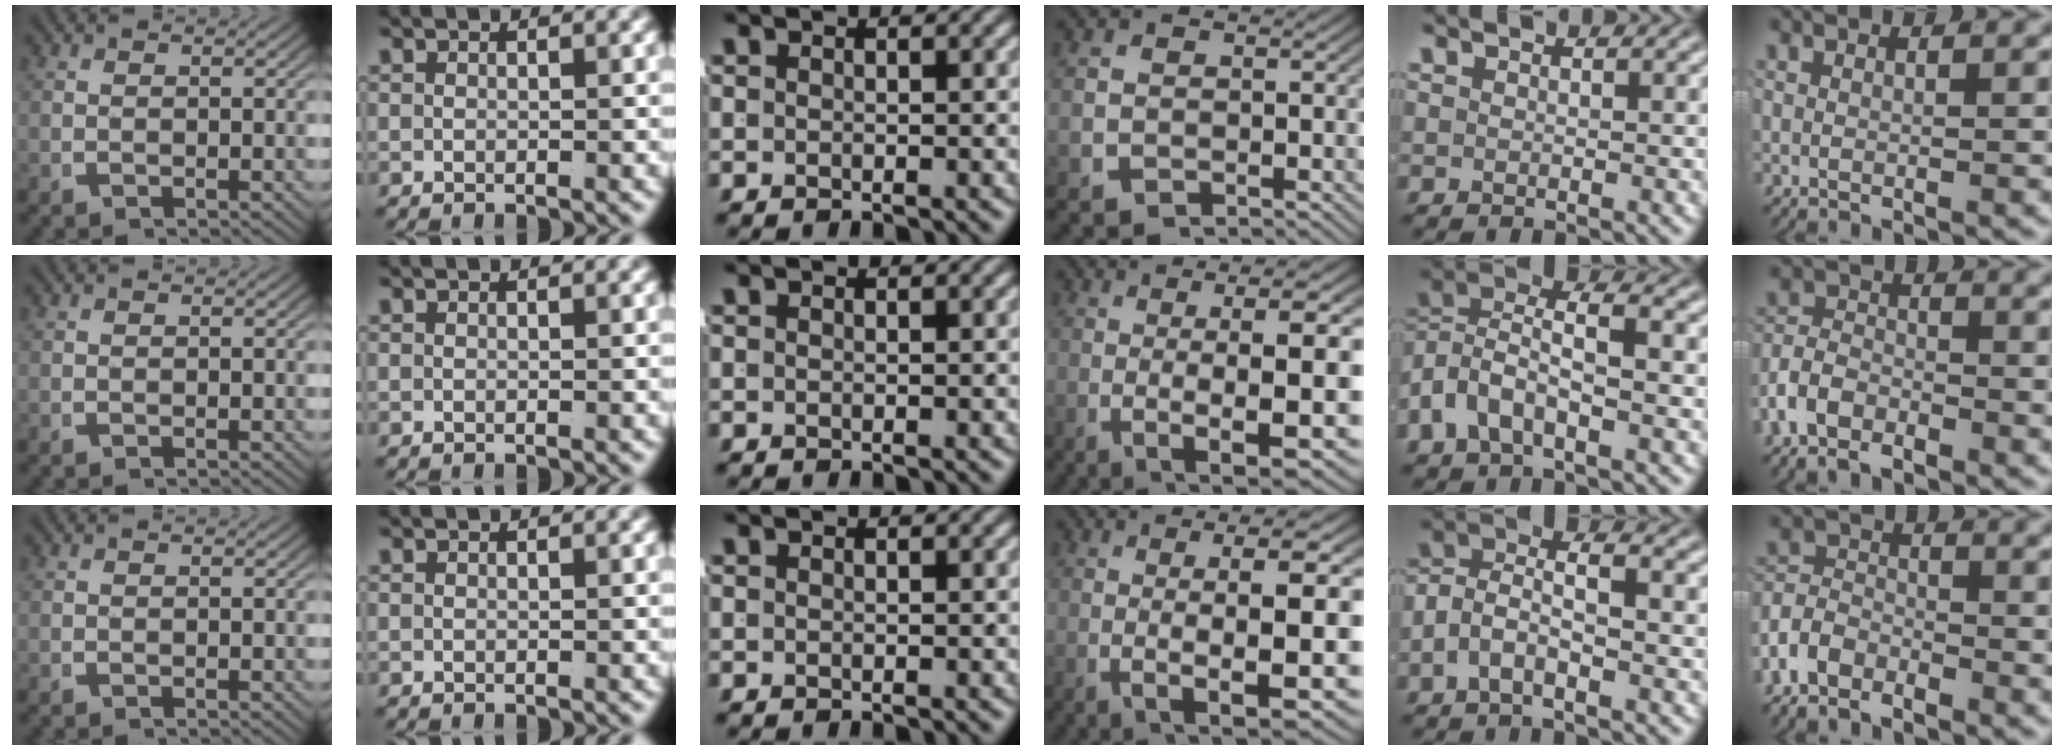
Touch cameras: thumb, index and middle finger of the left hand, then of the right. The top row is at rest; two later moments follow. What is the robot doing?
{"motion": "lift_and_place", "object": "coat"}